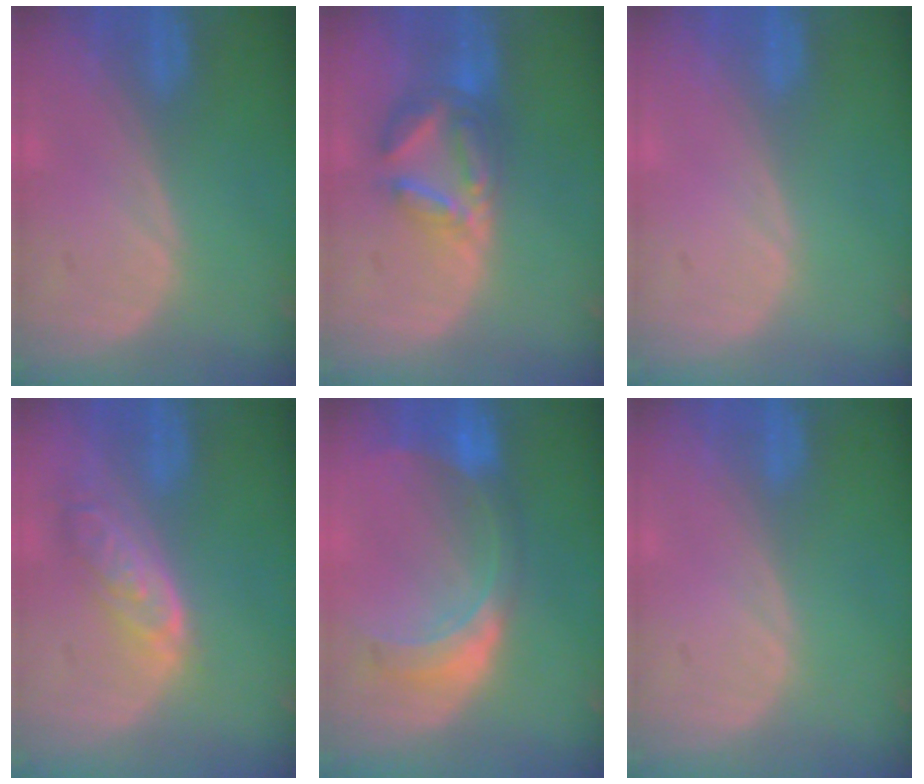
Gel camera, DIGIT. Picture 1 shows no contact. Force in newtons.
{"total": 7.2, "press": 6.3, "slide": 3.5}
{"total": 0.0}
{"total": 6.4, "press": 5.8, "slide": 2.7}
{"total": 8.2, "press": 7.3, "slide": 3.8}
{"total": 0.0}